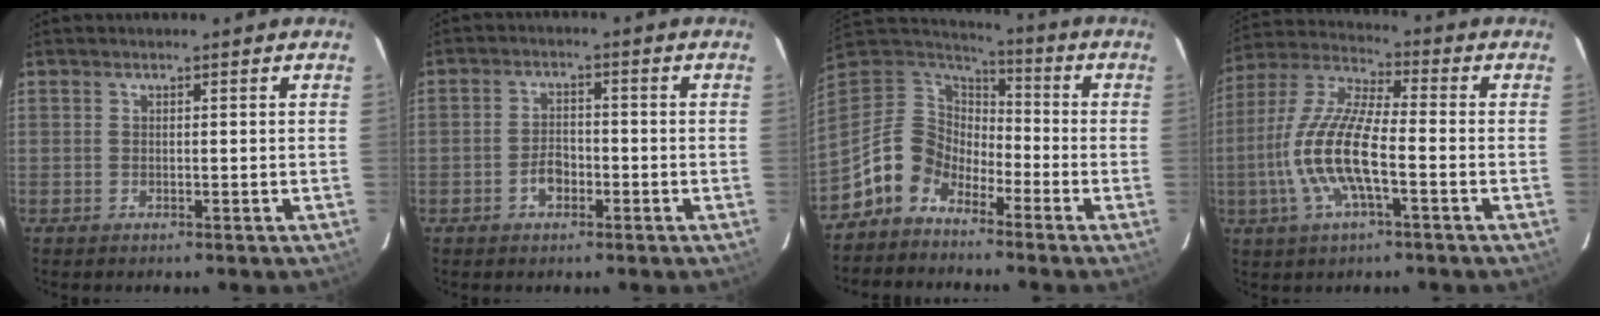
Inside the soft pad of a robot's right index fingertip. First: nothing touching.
{"total": 3.7, "force": [-2.0, 2.3, 2.1], "torque": [-0.043, 0.006, -0.034]}
{"total": 10.7, "force": [-7.2, 7.1, 3.5], "torque": [-0.080, 0.031, -0.146]}
{"total": 14.0, "force": [-3.9, 3.6, 13.0], "torque": [-0.272, -0.002, -0.081]}